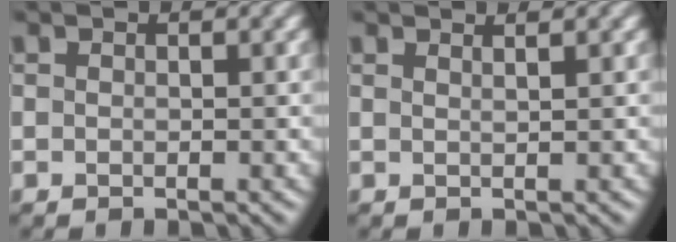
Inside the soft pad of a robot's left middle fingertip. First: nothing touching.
{"total": 1.8, "force": [1.3, 0.7, 1.1], "torque": [0.002, 0.002, 0.001]}